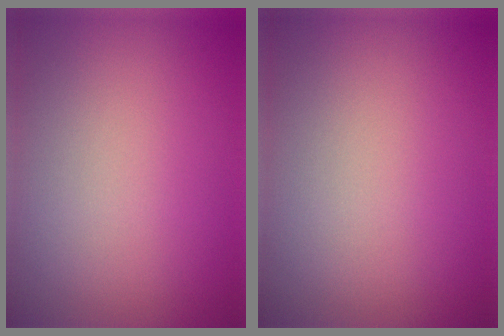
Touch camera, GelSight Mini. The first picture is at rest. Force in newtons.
{"total": 0.0}